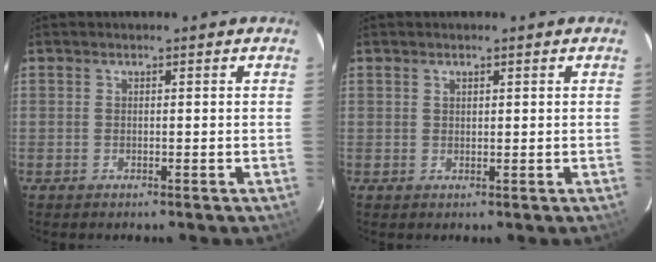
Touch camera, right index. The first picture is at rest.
{"total": 0.9, "force": [0.6, 0.5, 0.4], "torque": [-0.005, 0.002, 0.011]}